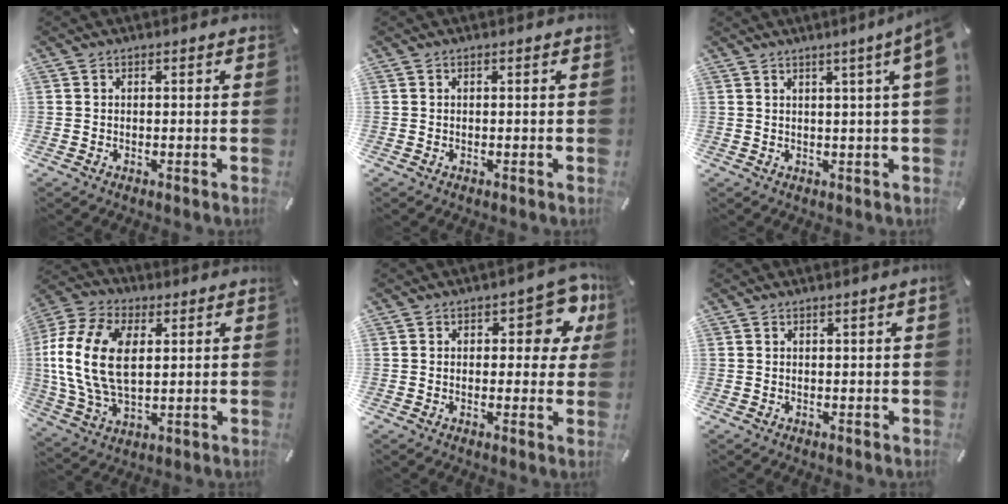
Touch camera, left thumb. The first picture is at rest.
{"total": 0.0}
{"total": 6.0, "force": [2.9, -0.5, 5.2], "torque": [-0.093, -0.010, 0.047]}
{"total": 16.7, "force": [2.4, 10.8, 12.5], "torque": [-0.298, 0.003, 0.040]}
{"total": 10.2, "force": [4.5, 5.1, 7.6], "torque": [-0.081, -0.021, 0.070]}
{"total": 1.1, "force": [0.5, -0.1, 1.0], "torque": [-0.018, -0.002, 0.009]}